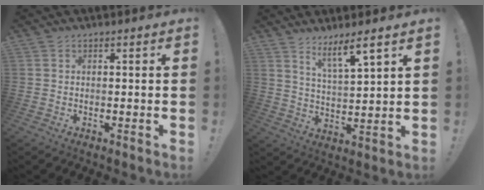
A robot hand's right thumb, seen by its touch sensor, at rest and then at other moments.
{"total": 8.1, "force": [6.2, 0.5, 5.2], "torque": [-0.083, -0.039, 0.102]}